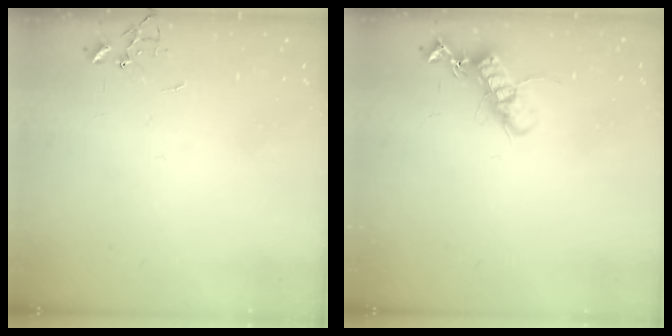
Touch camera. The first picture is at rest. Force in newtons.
{"total": 12.9, "press": 12.9, "slide": 0.3}